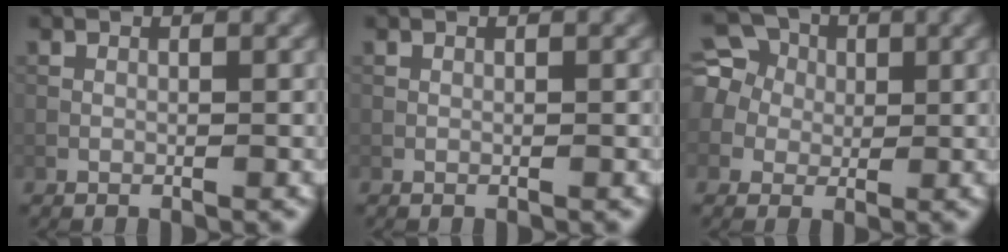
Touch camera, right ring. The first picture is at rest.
{"total": 0.0}
{"total": 7.5, "force": [1.9, 6.4, 3.3], "torque": [-0.085, 0.032, 0.008]}